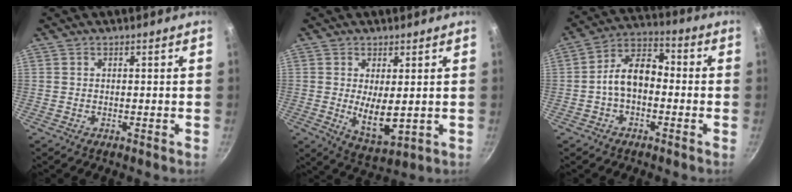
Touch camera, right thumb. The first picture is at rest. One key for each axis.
{"total": 7.8, "fx": 0.3, "fy": 3.4, "fz": 7.0, "tx": -0.111, "ty": -0.024, "tz": 0.020}
{"total": 9.6, "fx": -1.4, "fy": 6.2, "fz": 7.2, "tx": -0.100, "ty": 0.043, "tz": -0.042}